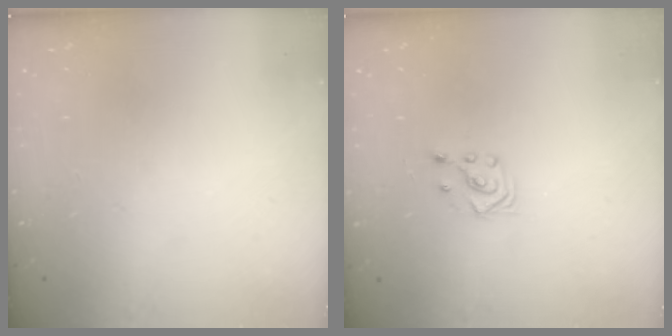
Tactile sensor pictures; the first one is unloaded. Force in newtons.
{"total": 2.9, "press": 2.7, "slide": 1.0}